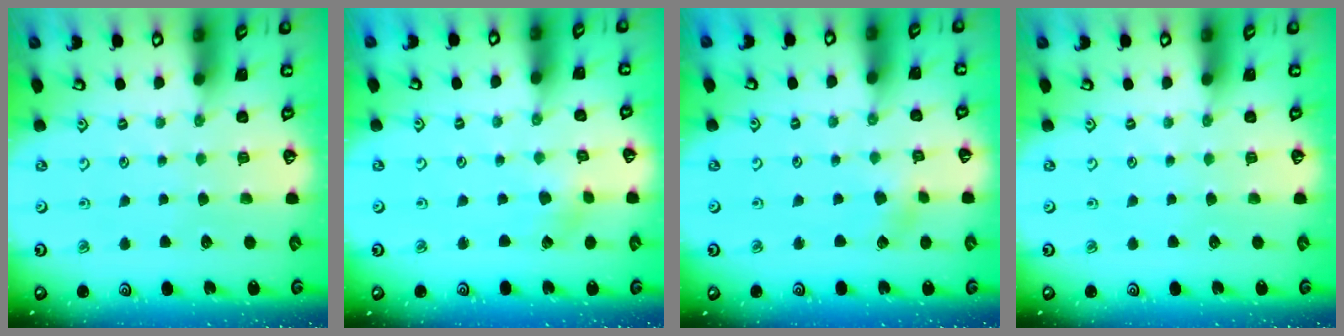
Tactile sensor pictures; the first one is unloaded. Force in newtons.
{"total": 2.1, "press": 2.1, "slide": 0.2}
{"total": 2.5, "press": 2.5, "slide": 0.4}
{"total": 0.0}